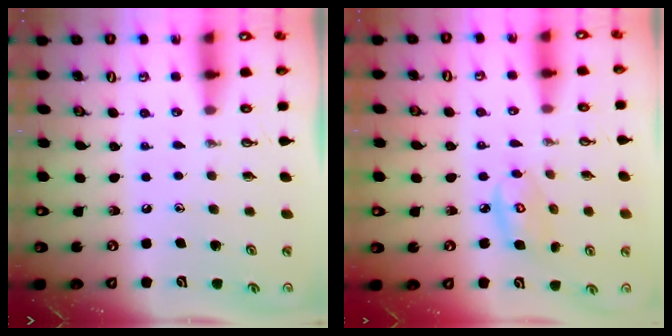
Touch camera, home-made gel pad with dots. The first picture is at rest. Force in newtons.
{"total": 5.9, "press": 5.9, "slide": 0.2}